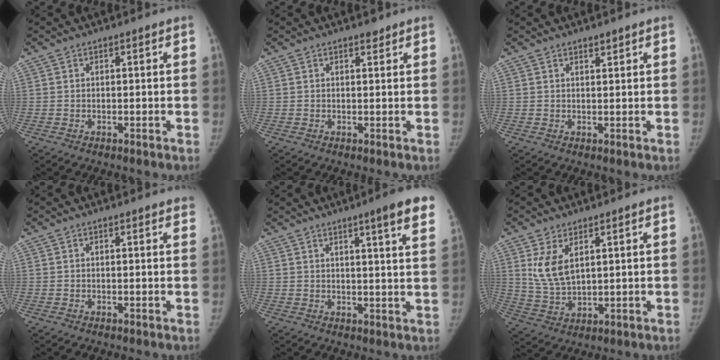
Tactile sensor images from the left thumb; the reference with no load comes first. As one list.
[{"total": 0.9, "force": [0.8, 0.4, 0.3], "torque": [0.000, -0.005, 0.011]}, {"total": 1.0, "force": [0.9, 0.2, 0.4], "torque": [0.000, -0.006, 0.016]}, {"total": 1.6, "force": [1.3, 0.3, 0.8], "torque": [-0.005, 0.003, 0.013]}, {"total": 9.7, "force": [6.2, 0.4, 7.4], "torque": [-0.083, -0.024, 0.067]}, {"total": 7.0, "force": [3.0, 3.5, 5.3], "torque": [-0.093, -0.015, 0.071]}]